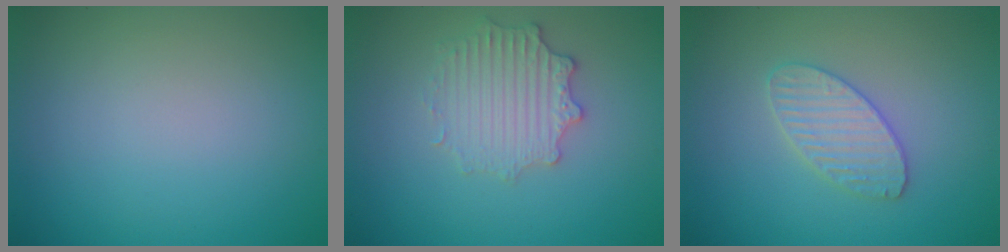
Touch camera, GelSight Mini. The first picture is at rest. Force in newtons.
{"total": 2.7, "press": 2.6, "slide": 0.5}
{"total": 3.0, "press": 3.0, "slide": 0.2}